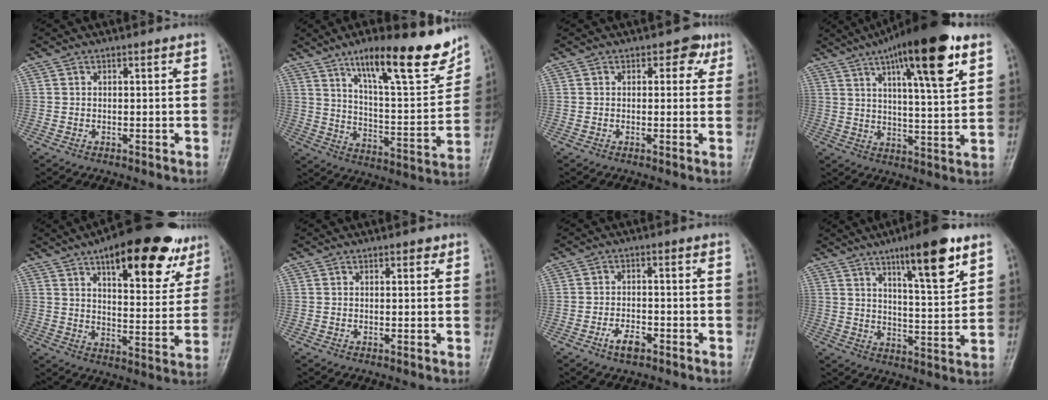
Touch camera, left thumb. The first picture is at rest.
{"total": 20.2, "force": [13.3, 5.0, 14.3], "torque": [-0.178, -0.068, 0.212]}
{"total": 3.3, "force": [1.4, 2.4, 1.9], "torque": [0.005, 0.000, 0.008]}
{"total": 19.7, "force": [10.3, 4.8, 16.2], "torque": [-0.229, -0.026, 0.157]}
{"total": 22.5, "force": [13.3, 8.6, 16.0], "torque": [-0.177, -0.035, 0.190]}
{"total": 1.3, "force": [0.8, 0.8, 0.7], "torque": [0.000, -0.002, 0.007]}
{"total": 3.8, "force": [-2.3, 1.8, 2.5], "torque": [-0.043, 0.014, -0.042]}
{"total": 13.9, "force": [8.2, 3.0, 10.8], "torque": [-0.147, -0.045, 0.128]}